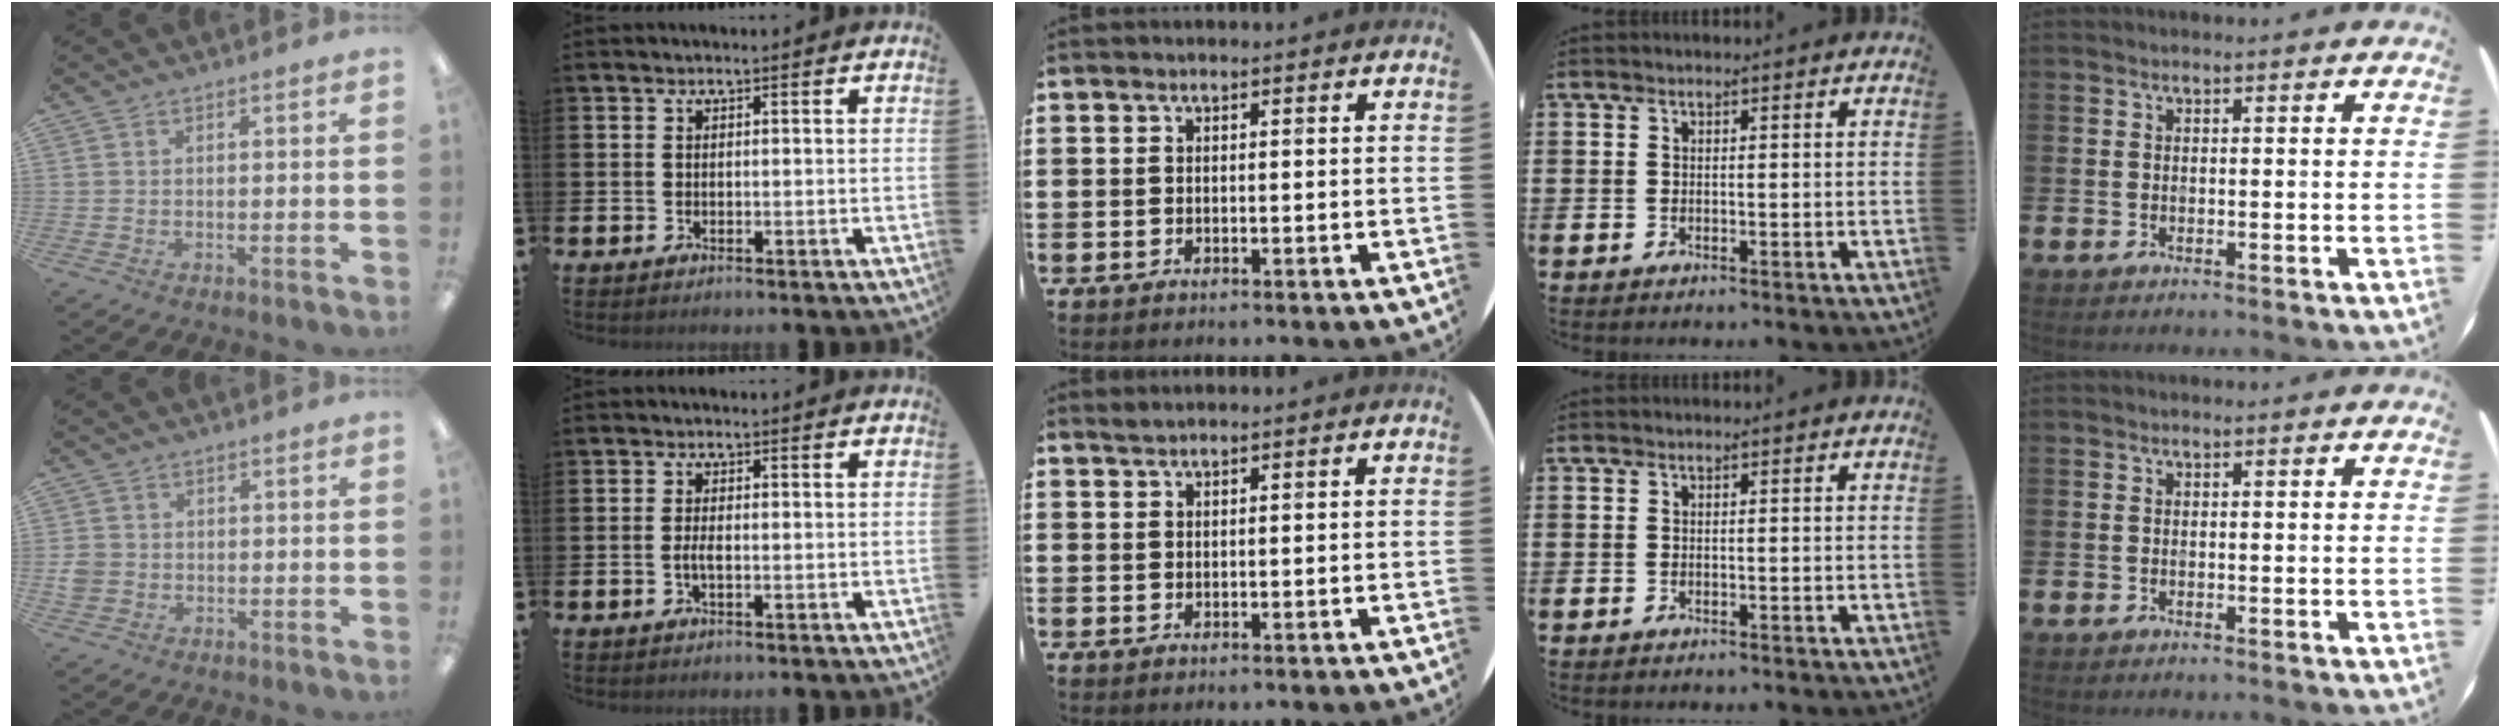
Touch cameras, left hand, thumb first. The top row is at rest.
{"thumb": {"total": 3.1, "force": [-0.5, 3.0, 0.9], "torque": [-0.008, 0.002, -0.010]}, "index": {"total": 1.6, "force": [-0.4, 0.5, 1.4], "torque": [-0.024, -0.001, -0.008]}, "middle": {"total": 0.8, "force": [0.8, -0.1, 0.0], "torque": [-0.001, -0.001, 0.016]}}